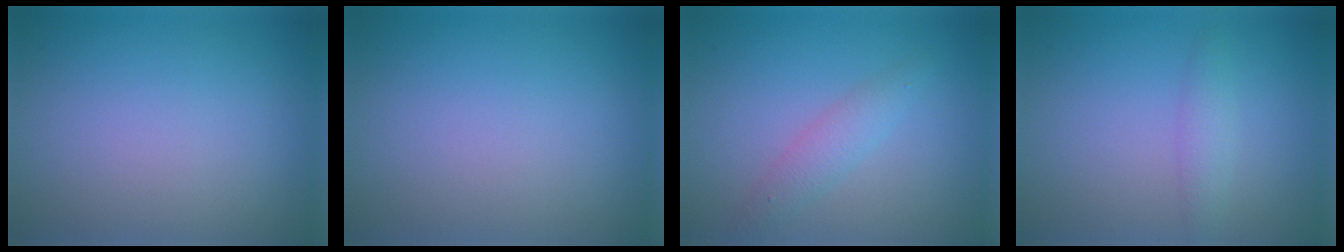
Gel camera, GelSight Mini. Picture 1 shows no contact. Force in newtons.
{"total": 0.0}
{"total": 2.0, "press": 2.0, "slide": 0.0}
{"total": 1.6, "press": 1.6, "slide": 0.1}